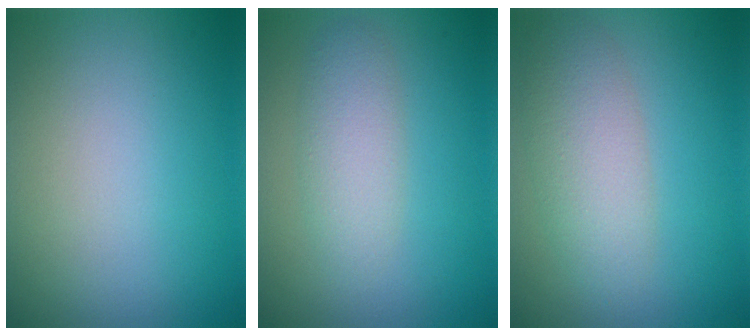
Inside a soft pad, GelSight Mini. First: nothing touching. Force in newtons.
{"total": 2.9, "press": 2.9, "slide": 0.2}
{"total": 4.1, "press": 4.1, "slide": 0.2}